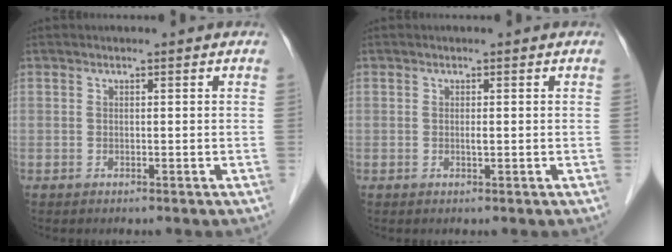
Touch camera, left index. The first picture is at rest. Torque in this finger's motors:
{"motor_torque": [0.18, 0.10, 0.00, 0.00]}